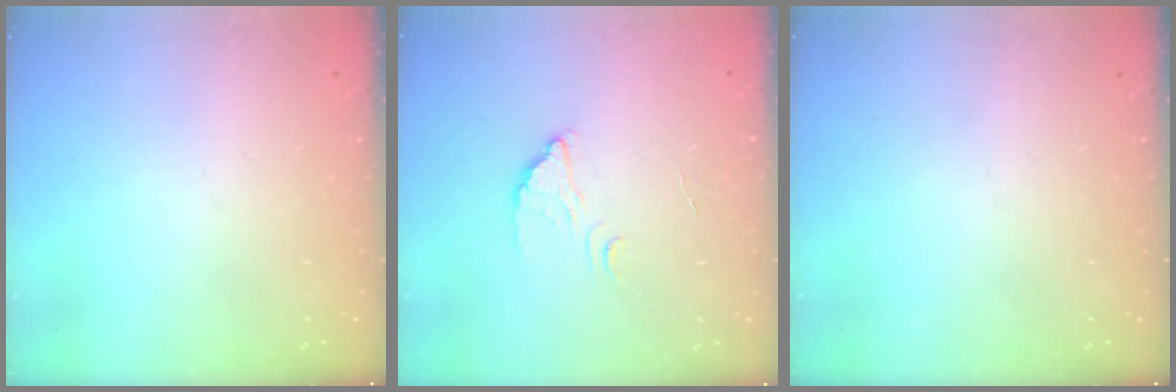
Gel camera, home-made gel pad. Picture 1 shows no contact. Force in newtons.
{"total": 2.0, "press": 2.0, "slide": 0.1}
{"total": 0.0}